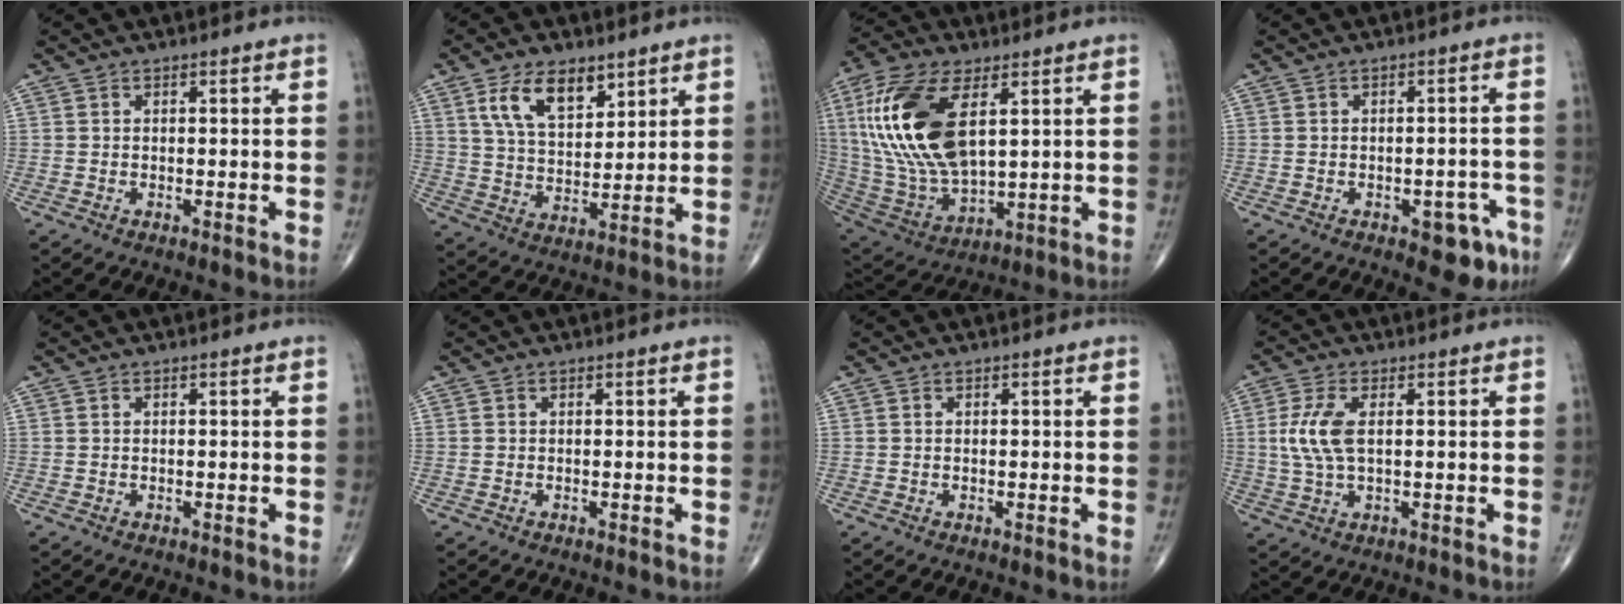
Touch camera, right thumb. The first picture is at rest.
{"total": 10.7, "force": [5.9, 5.6, 7.0], "torque": [-0.107, -0.030, 0.117]}
{"total": 22.4, "force": [6.0, 10.9, 18.6], "torque": [-0.393, -0.026, 0.117]}
{"total": 6.4, "force": [-3.4, 3.1, 4.5], "torque": [-0.031, 0.020, -0.036]}
{"total": 0.0}
{"total": 0.0}
{"total": 0.0}
{"total": 6.8, "force": [1.0, 2.9, 6.1], "torque": [-0.151, 0.001, 0.020]}